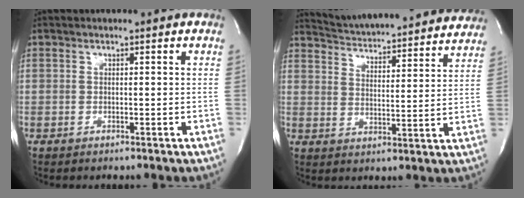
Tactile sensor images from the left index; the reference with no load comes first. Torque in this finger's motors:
{"motor_torque": [1.07, -1.07, 0.17, 0.04]}